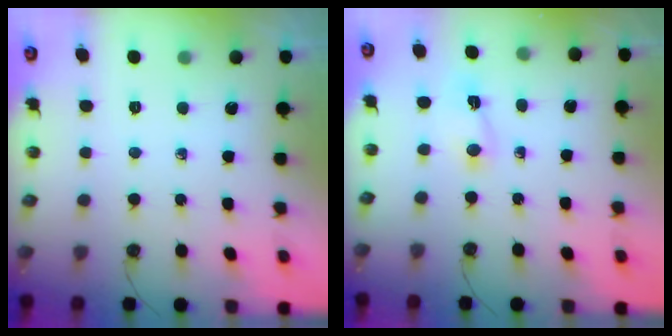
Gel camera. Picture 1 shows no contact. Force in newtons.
{"total": 1.8, "press": 1.8, "slide": 0.3}